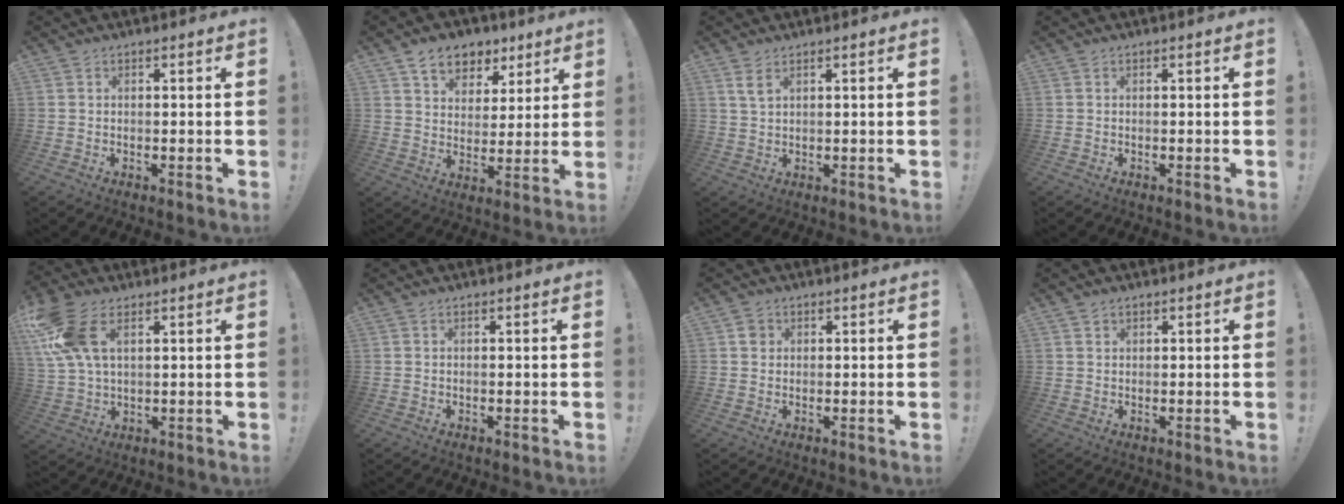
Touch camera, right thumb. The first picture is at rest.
{"total": 10.5, "force": [6.7, 7.1, 3.8], "torque": [-0.052, -0.041, 0.128]}
{"total": 3.4, "force": [2.0, 1.2, 2.5], "torque": [-0.037, -0.013, 0.034]}
{"total": 0.0}
{"total": 14.2, "force": [5.9, 8.0, 10.2], "torque": [-0.203, -0.014, 0.111]}
{"total": 0.0}
{"total": 2.3, "force": [0.7, 2.1, 0.6], "torque": [0.001, 0.000, 0.012]}
{"total": 1.1, "force": [0.8, 0.8, 0.2], "torque": [0.005, -0.003, 0.013]}